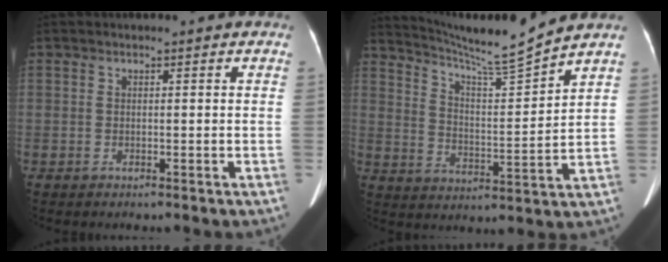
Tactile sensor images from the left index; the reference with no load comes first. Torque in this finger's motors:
{"motor_torque": [-0.13, -0.22, -0.17, 0.00]}